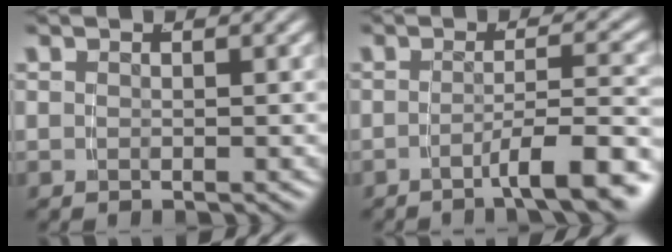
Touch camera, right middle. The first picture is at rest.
{"total": 5.1, "force": [-3.6, 0.1, 3.7], "torque": [-0.051, -0.002, -0.055]}